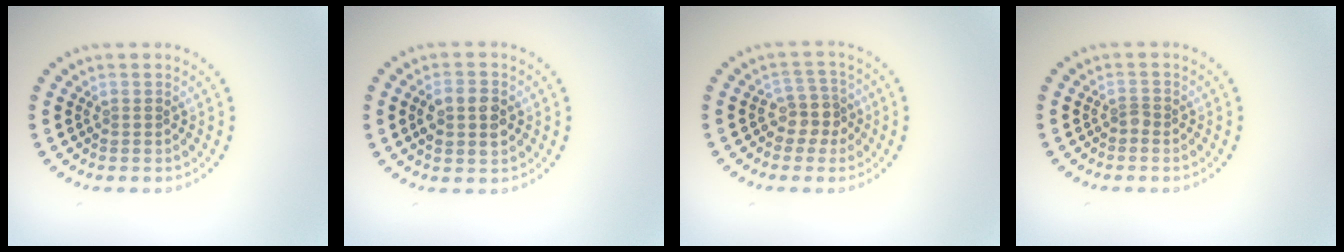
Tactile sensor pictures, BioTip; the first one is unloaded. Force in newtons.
{"total": 3.6, "press": 3.5, "slide": 0.3}
{"total": 2.6, "press": 2.2, "slide": 1.5}
{"total": 0.8, "press": 0.6, "slide": 0.6}